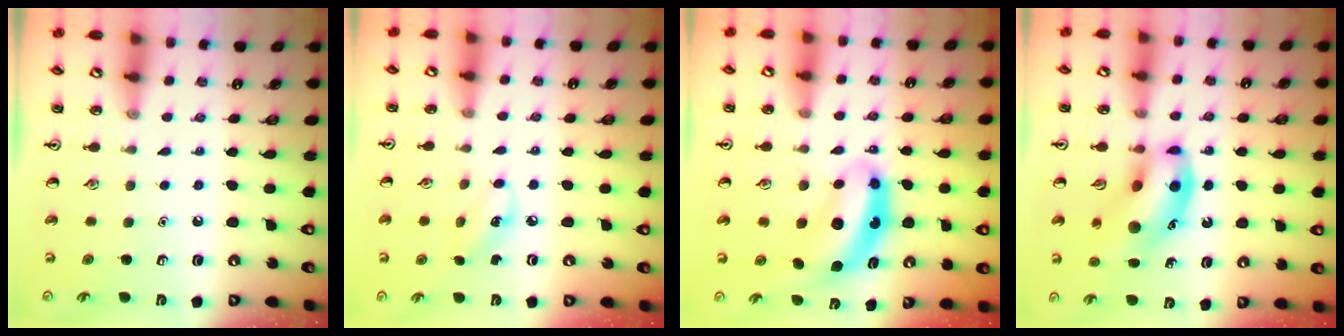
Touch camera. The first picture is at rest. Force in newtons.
{"total": 3.7, "press": 3.5, "slide": 1.3}
{"total": 8.8, "press": 8.4, "slide": 2.7}
{"total": 14.1, "press": 13.7, "slide": 3.2}